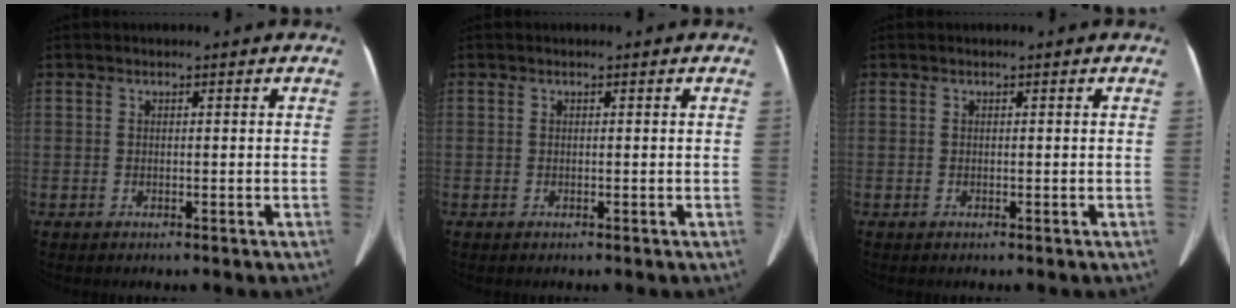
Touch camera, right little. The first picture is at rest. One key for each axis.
{"total": 0.0}
{"total": 0.0}